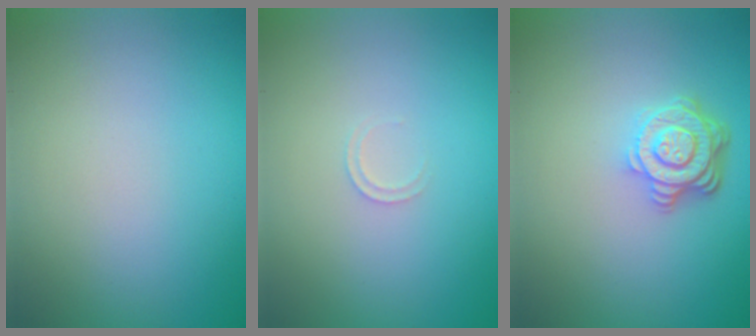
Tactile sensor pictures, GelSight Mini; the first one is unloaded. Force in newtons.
{"total": 0.7, "press": 0.7, "slide": 0.1}
{"total": 4.5, "press": 3.3, "slide": 3.1}